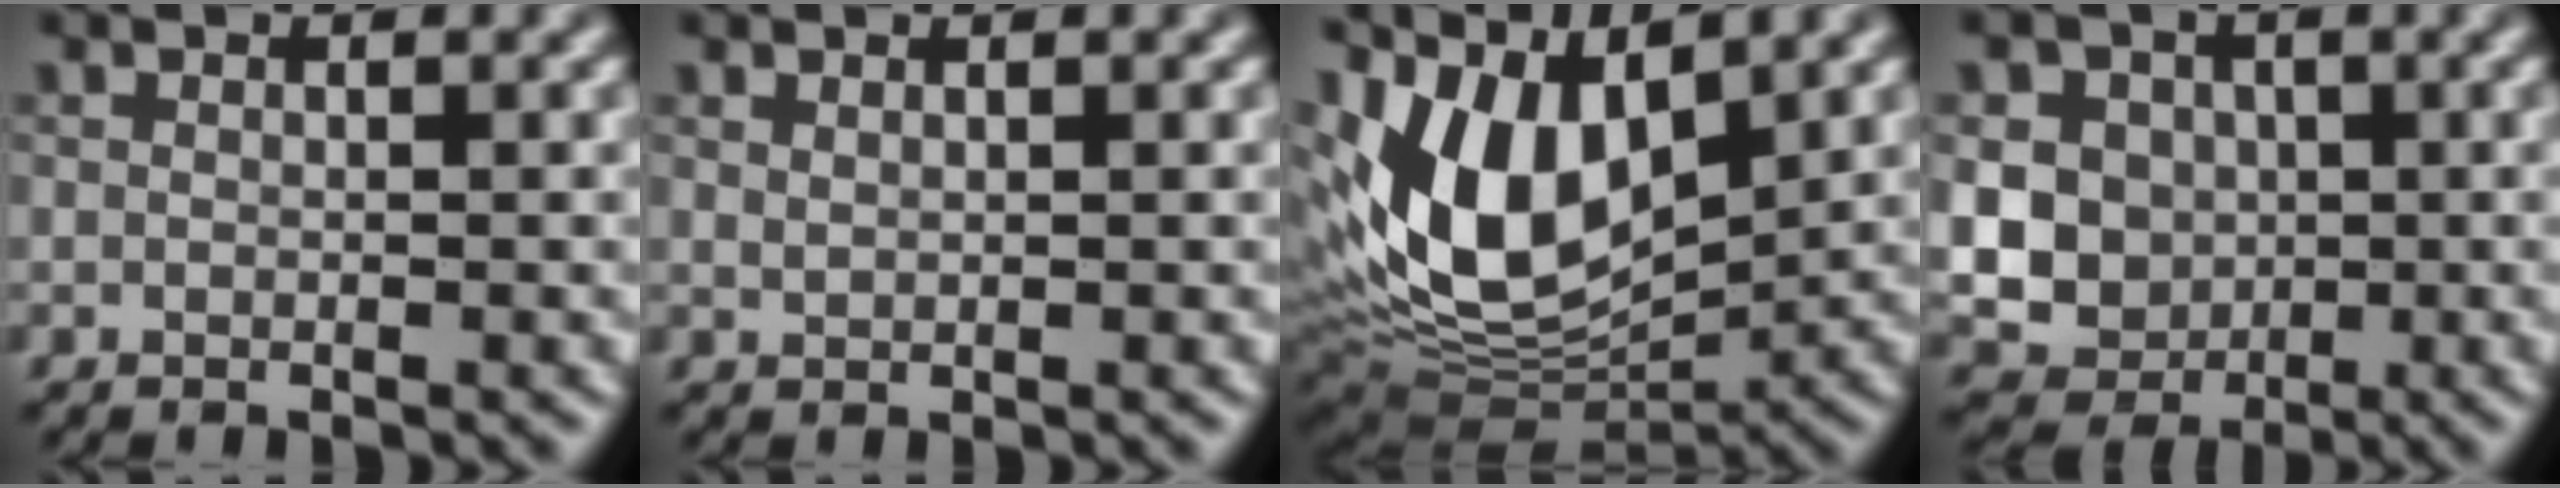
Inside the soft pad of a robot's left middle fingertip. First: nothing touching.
{"total": 0.5, "force": [0.4, 0.1, 0.2], "torque": [-0.006, 0.000, 0.011]}
{"total": 11.0, "force": [3.0, 5.8, 8.9], "torque": [-0.175, -0.007, 0.053]}
{"total": 10.6, "force": [1.2, 9.7, 4.1], "torque": [-0.085, 0.019, 0.008]}